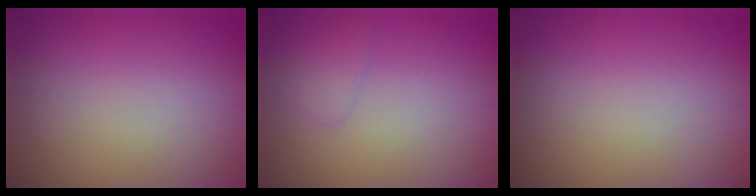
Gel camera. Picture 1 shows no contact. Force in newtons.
{"total": 1.3, "press": 1.3, "slide": 0.0}
{"total": 0.0}